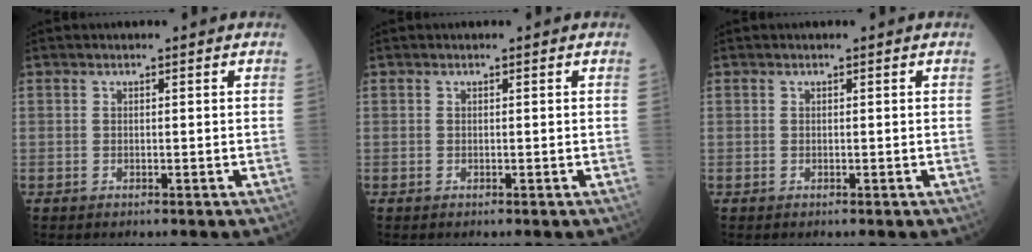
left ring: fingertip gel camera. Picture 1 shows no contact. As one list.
[{"total": 0.0}, {"total": 0.0}]